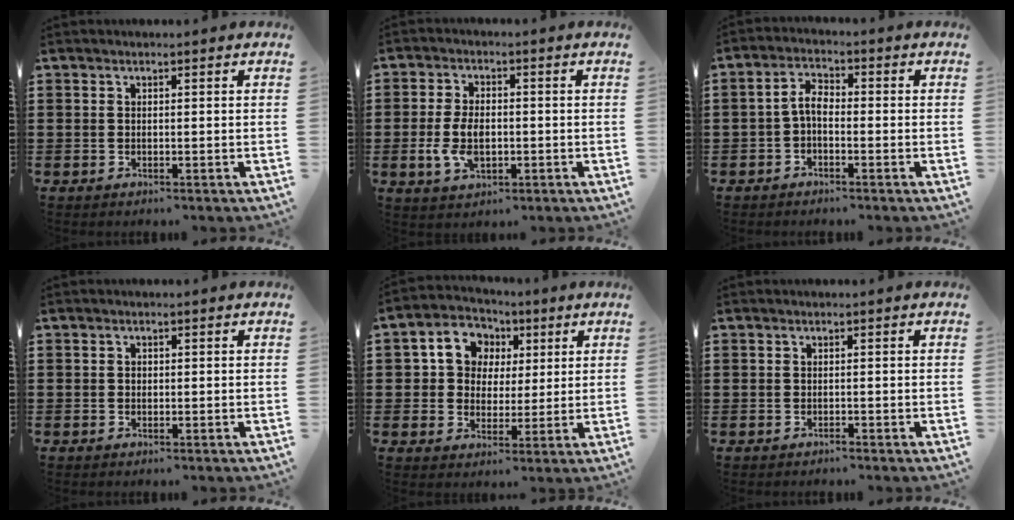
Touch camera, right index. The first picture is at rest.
{"total": 5.9, "force": [-0.9, 3.3, 4.8], "torque": [-0.106, -0.002, -0.016]}
{"total": 3.4, "force": [-1.0, 1.6, 2.8], "torque": [-0.069, 0.006, -0.026]}
{"total": 0.5, "force": [0.1, 0.5, 0.2], "torque": [-0.006, 0.002, 0.001]}
{"total": 7.0, "force": [2.3, 6.3, 2.0], "torque": [-0.057, 0.008, 0.037]}
{"total": 0.0}